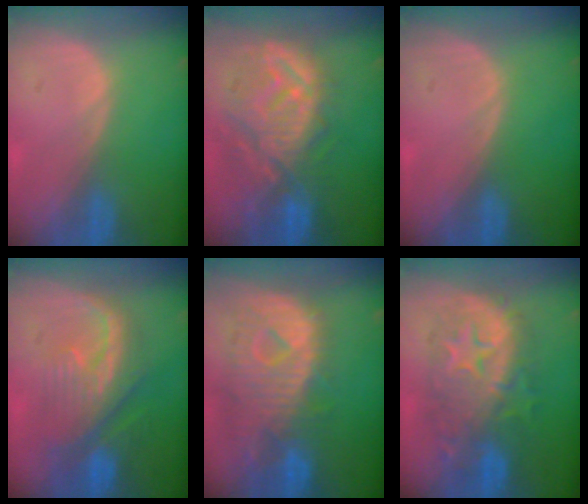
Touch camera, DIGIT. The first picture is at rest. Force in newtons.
{"total": 11.9, "press": 10.9, "slide": 4.9}
{"total": 0.0}
{"total": 9.0, "press": 8.7, "slide": 2.0}
{"total": 12.0, "press": 10.3, "slide": 6.0}
{"total": 10.3, "press": 10.2, "slide": 0.7}